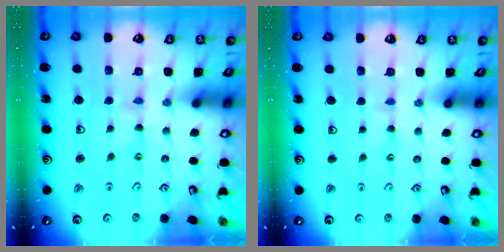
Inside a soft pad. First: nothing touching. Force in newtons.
{"total": 2.5, "press": 2.5, "slide": 0.3}